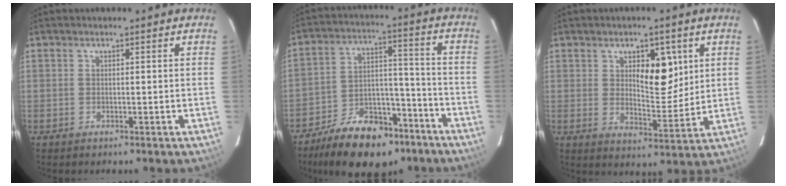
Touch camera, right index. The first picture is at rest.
{"total": 17.0, "force": [-12.3, 7.2, 9.2], "torque": [-0.156, 0.027, -0.203]}
{"total": 8.5, "force": [3.0, 3.6, 7.1], "torque": [-0.105, 0.002, 0.052]}